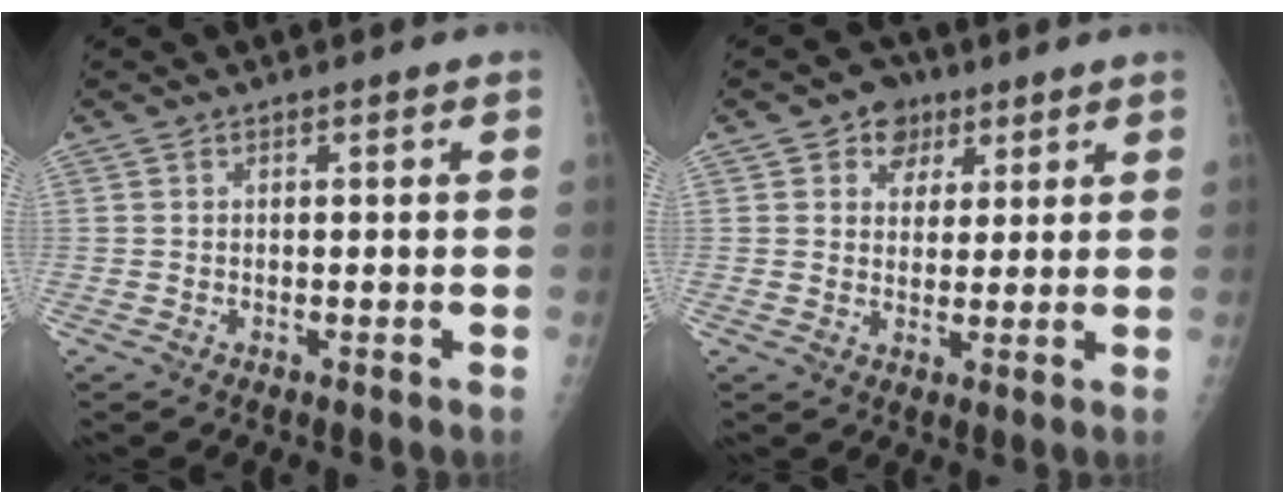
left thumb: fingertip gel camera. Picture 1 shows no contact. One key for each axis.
{"total": 5.5, "fx": 2.9, "fy": 4.4, "fz": 1.7, "tx": 0.004, "ty": -0.007, "tz": 0.041}